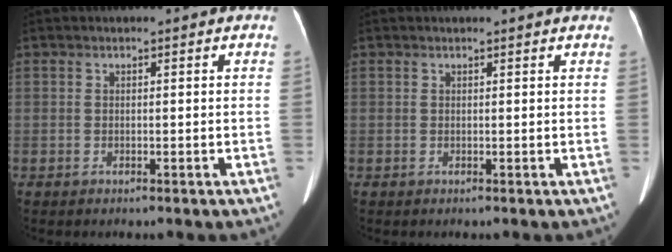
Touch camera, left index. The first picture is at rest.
{"total": 1.4, "force": [1.4, 0.1, 0.3], "torque": [-0.015, 0.004, 0.011]}